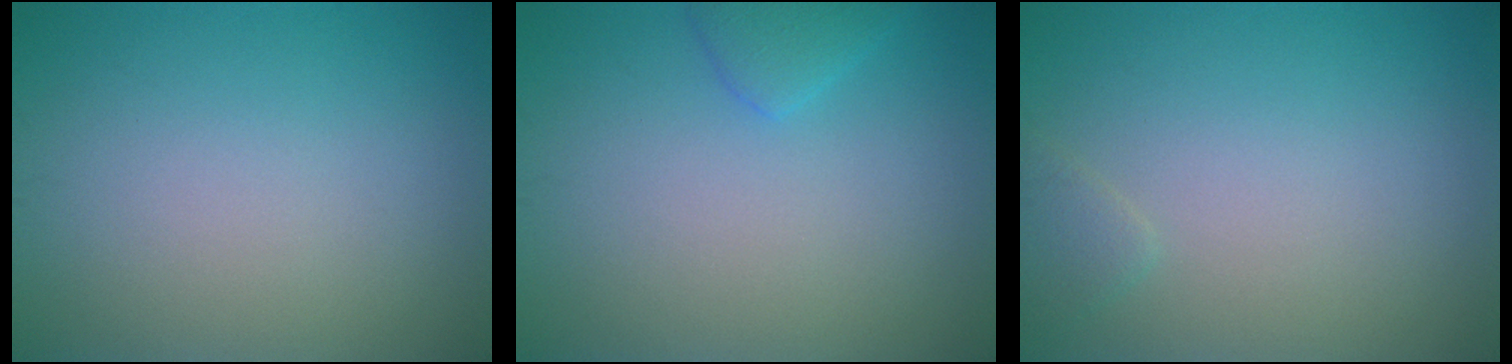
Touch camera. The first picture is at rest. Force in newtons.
{"total": 1.7, "press": 1.7, "slide": 0.1}
{"total": 1.0, "press": 1.0, "slide": 0.0}